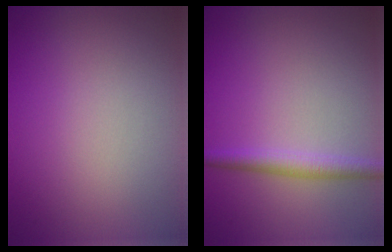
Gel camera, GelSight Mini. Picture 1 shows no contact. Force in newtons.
{"total": 2.2, "press": 2.2, "slide": 0.1}